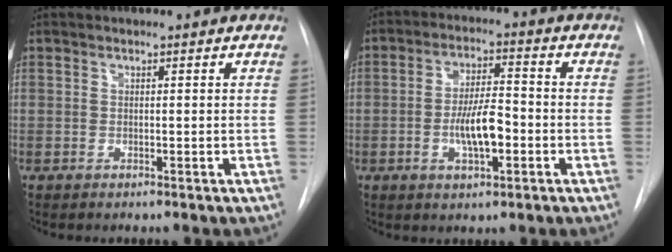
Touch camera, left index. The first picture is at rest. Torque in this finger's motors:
{"motor_torque": [0.88, 0.09, 0.42, 0.10]}